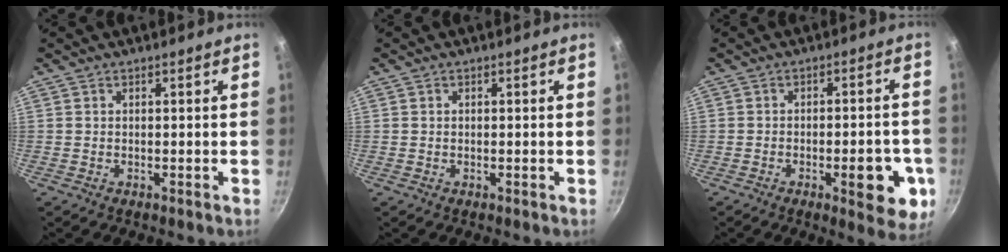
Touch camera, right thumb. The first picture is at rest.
{"total": 0.0}
{"total": 10.8, "force": [-3.5, 4.2, 9.4], "torque": [-0.086, 0.014, -0.042]}